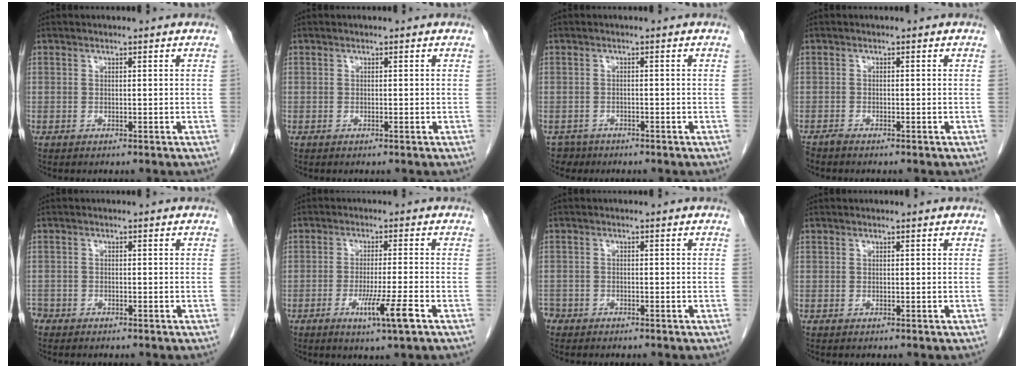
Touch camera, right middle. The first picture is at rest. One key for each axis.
{"total": 0.0}
{"total": 2.1, "fx": -1.6, "fy": 1.3, "fz": -0.3, "tx": 0.001, "ty": 0.003, "tz": -0.026}
{"total": 1.0, "fx": -1.0, "fy": 0.0, "fz": 0.3, "tx": -0.011, "ty": -0.003, "tz": -0.019}
{"total": 2.5, "fx": -2.0, "fy": 1.4, "fz": 0.3, "tx": -0.008, "ty": 0.003, "tz": -0.039}
{"total": 6.3, "fx": -2.9, "fy": -0.6, "fz": 5.5, "tx": -0.096, "ty": -0.016, "tz": -0.051}
{"total": 2.9, "fx": -2.3, "fy": 1.7, "fz": 0.4, "tx": -0.008, "ty": 0.004, "tz": -0.046}
{"total": 0.0}